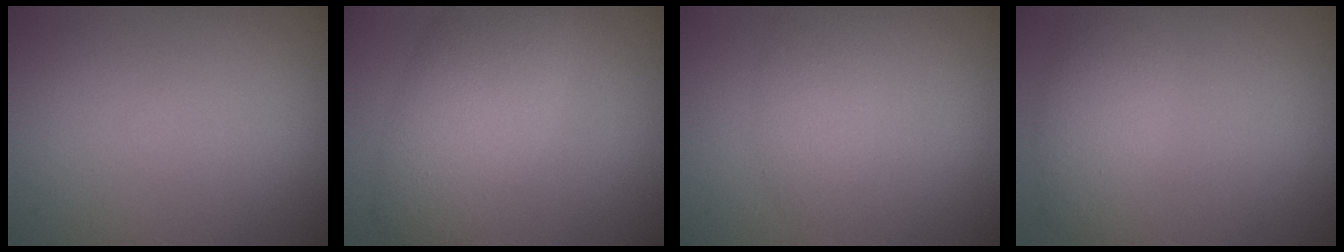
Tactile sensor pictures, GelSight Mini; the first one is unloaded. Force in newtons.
{"total": 7.2, "press": 7.2, "slide": 0.5}
{"total": 2.3, "press": 2.3, "slide": 0.1}
{"total": 3.6, "press": 3.6, "slide": 0.2}